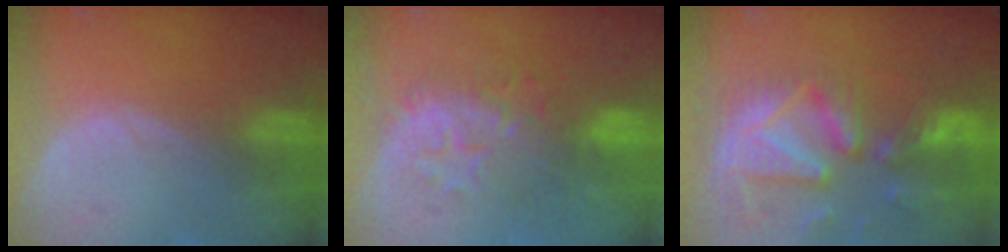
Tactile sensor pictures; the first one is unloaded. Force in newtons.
{"total": 8.3, "press": 8.2, "slide": 1.2}
{"total": 12.8, "press": 11.1, "slide": 6.3}